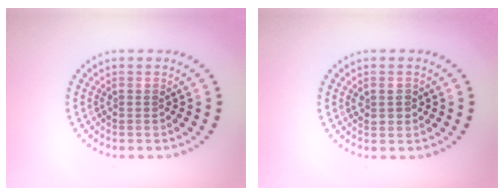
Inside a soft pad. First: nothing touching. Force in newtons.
{"total": 1.5, "press": 1.5, "slide": 0.3}